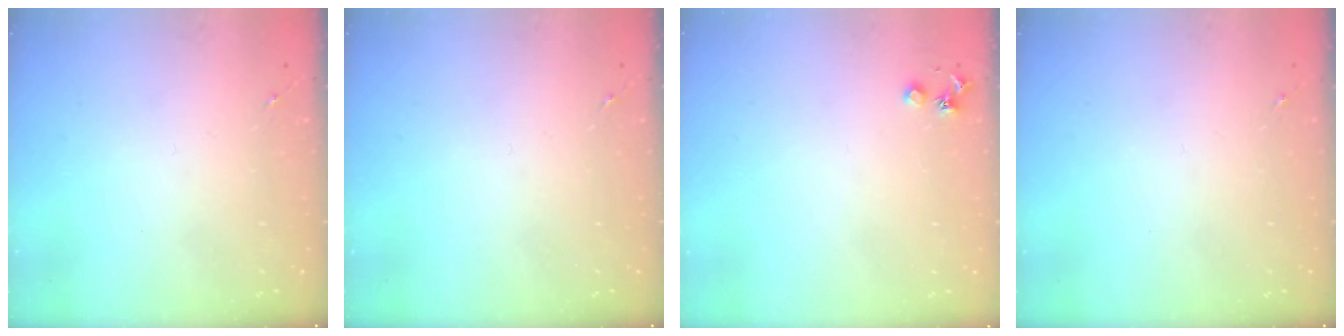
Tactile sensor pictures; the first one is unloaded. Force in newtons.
{"total": 0.0}
{"total": 3.6, "press": 3.5, "slide": 0.5}
{"total": 0.0}